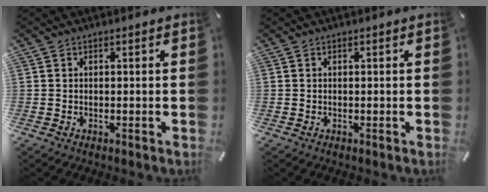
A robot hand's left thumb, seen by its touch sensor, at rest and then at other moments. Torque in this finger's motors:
{"motor_torque": [0.03, 0.05, -0.05, -0.02, -0.01]}